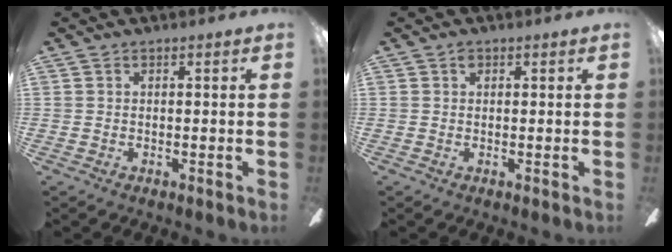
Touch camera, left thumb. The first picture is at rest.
{"total": 1.2, "force": [0.6, 0.8, 0.7], "torque": [-0.008, 0.001, 0.008]}